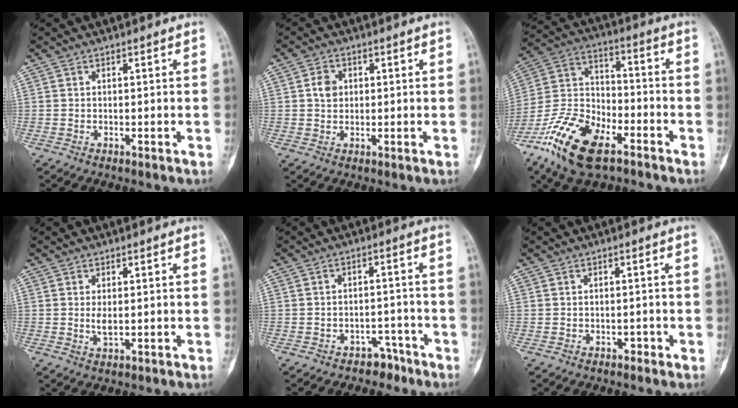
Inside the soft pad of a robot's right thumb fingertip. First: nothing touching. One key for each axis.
{"total": 3.7, "fx": 0.7, "fy": 3.1, "fz": 1.9, "tx": -0.016, "ty": 0.001, "tz": 0.008}
{"total": 18.0, "fx": -10.7, "fy": 8.7, "fz": 11.7, "tx": -0.219, "ty": 0.050, "tz": -0.205}
{"total": 2.1, "fx": 0.2, "fy": 1.1, "fz": 1.8, "tx": -0.029, "ty": -0.004, "tz": 0.005}
{"total": 4.1, "fx": -3.0, "fy": 2.8, "fz": 0.3, "tx": 0.017, "ty": 0.040, "tz": -0.040}
{"total": 0.9, "fx": -0.6, "fy": 0.7, "fz": 0.1, "tx": 0.005, "ty": 0.007, "tz": -0.012}